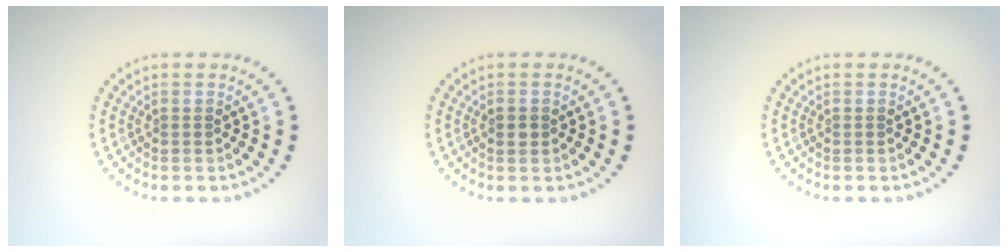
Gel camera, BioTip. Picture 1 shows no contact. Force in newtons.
{"total": 1.2, "press": 1.2, "slide": 0.0}
{"total": 0.0}